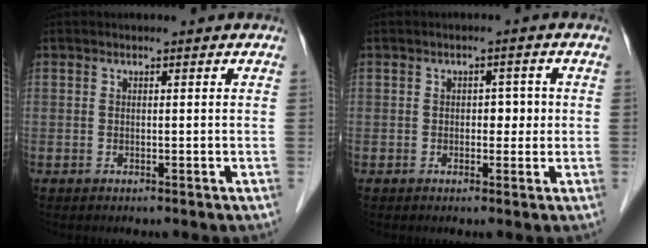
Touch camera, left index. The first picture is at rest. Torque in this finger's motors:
{"motor_torque": [-0.08, -0.15, -0.07, -0.01]}